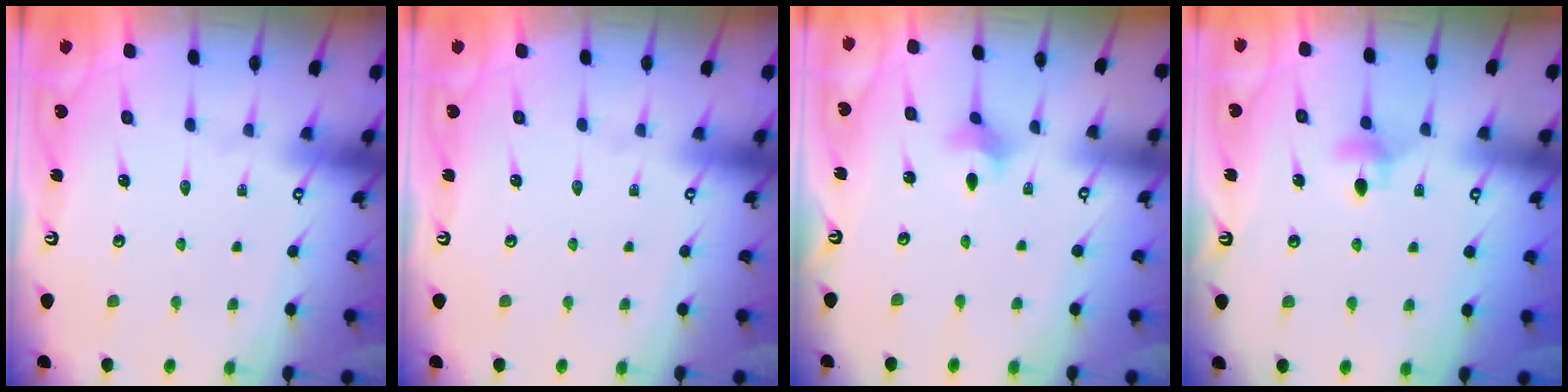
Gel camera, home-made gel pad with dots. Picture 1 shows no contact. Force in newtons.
{"total": 0.0}
{"total": 2.9, "press": 2.8, "slide": 0.8}
{"total": 5.2, "press": 5.2, "slide": 0.5}